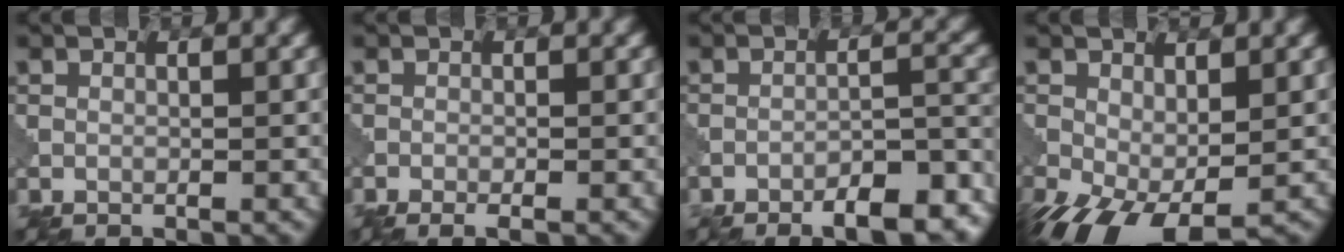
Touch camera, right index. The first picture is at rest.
{"total": 1.5, "force": [-1.1, 0.3, 1.0], "torque": [-0.002, 0.001, -0.017]}
{"total": 7.6, "force": [-6.6, 1.7, 3.3], "torque": [-0.049, 0.005, -0.081]}
{"total": 6.7, "force": [-3.3, 3.2, 4.9], "torque": [-0.113, -0.039, -0.035]}